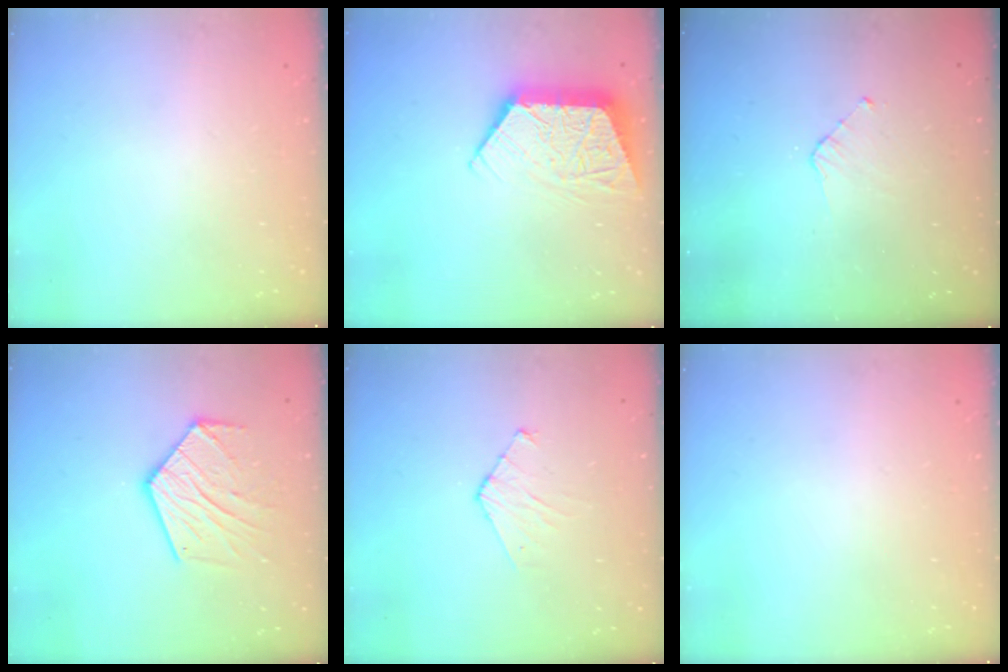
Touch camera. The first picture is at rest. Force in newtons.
{"total": 12.8, "press": 12.8, "slide": 1.1}
{"total": 3.6, "press": 3.6, "slide": 0.3}
{"total": 14.0, "press": 13.9, "slide": 1.0}
{"total": 4.2, "press": 4.2, "slide": 0.4}
{"total": 0.0}